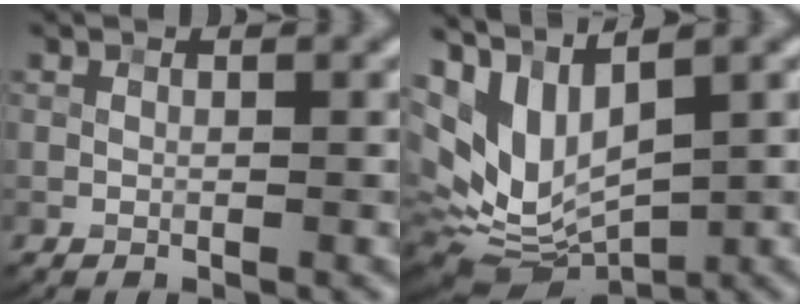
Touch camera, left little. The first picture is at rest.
{"total": 7.4, "force": [2.0, 3.9, 5.9], "torque": [-0.134, -0.010, 0.042]}